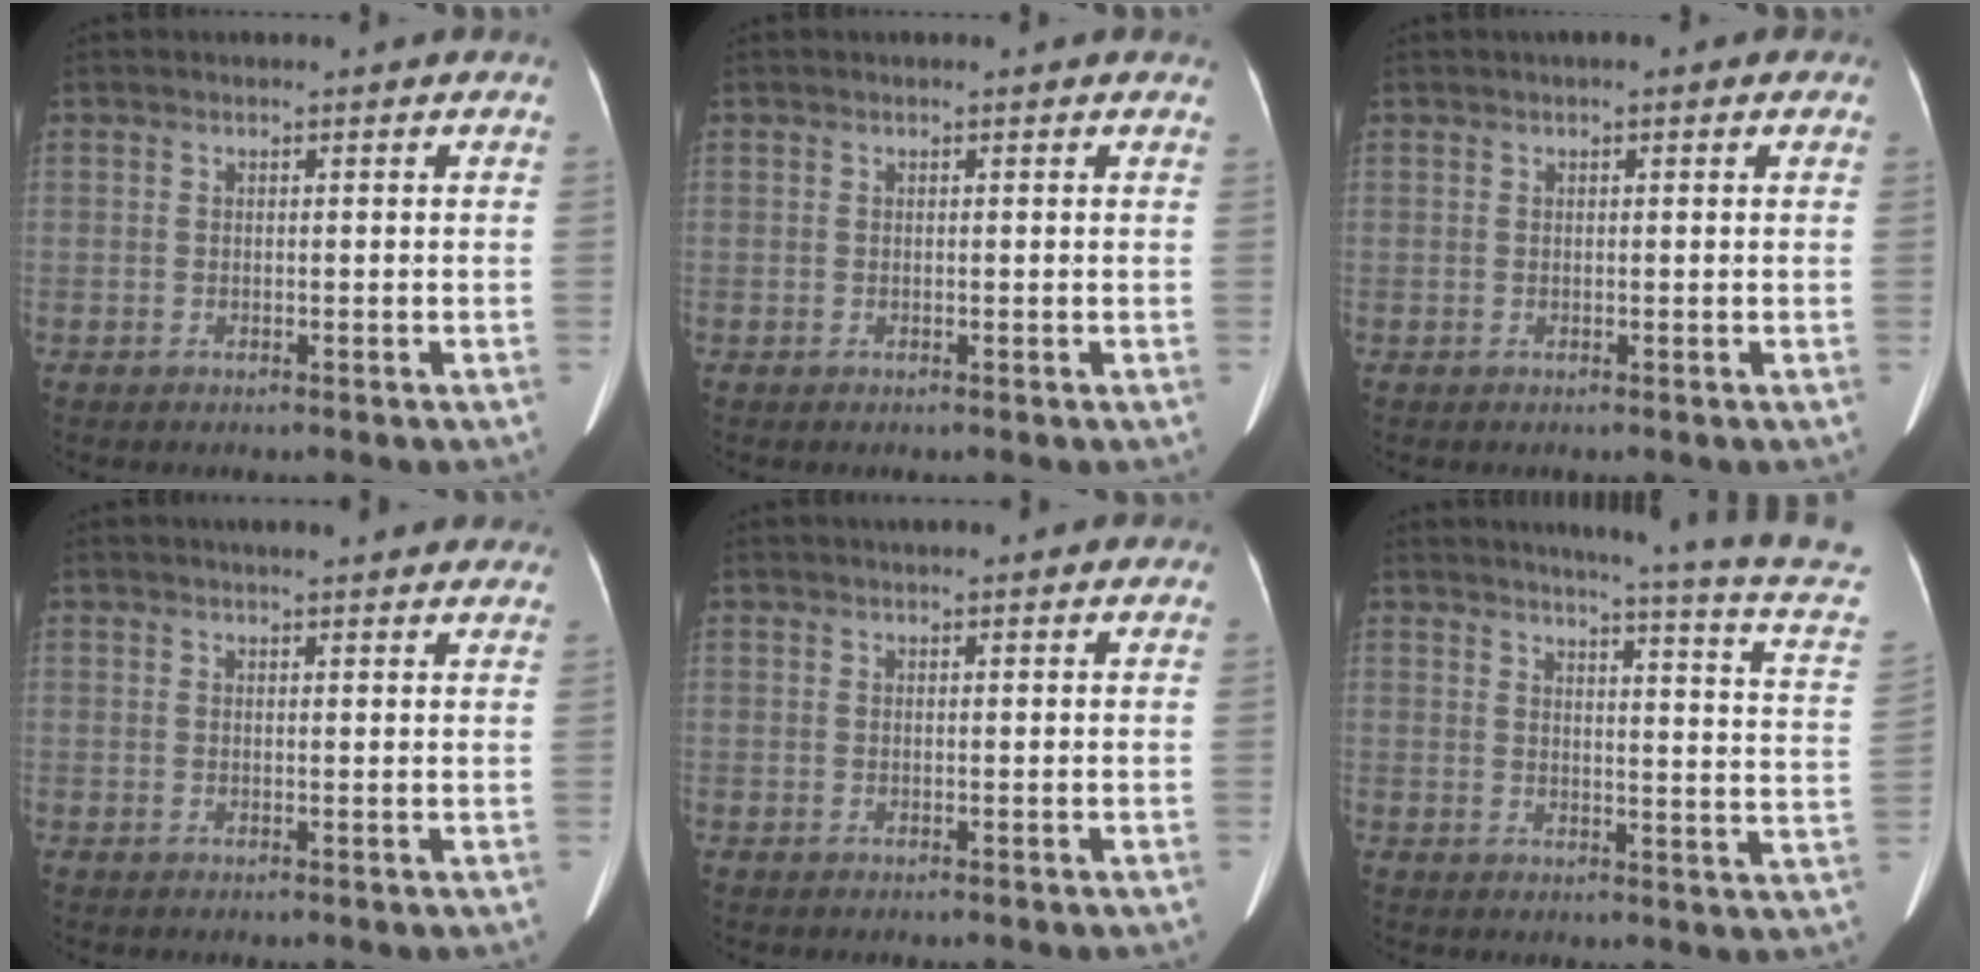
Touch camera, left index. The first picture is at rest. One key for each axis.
{"total": 1.0, "fx": 0.8, "fy": 0.3, "fz": 0.5, "tx": -0.007, "ty": 0.005, "tz": 0.003}
{"total": 1.4, "fx": 0.6, "fy": 0.5, "fz": 1.1, "tx": -0.015, "ty": 0.008, "tz": 0.004}
{"total": 9.7, "fx": 8.4, "fy": 2.0, "fz": 4.5, "tx": -0.045, "ty": 0.018, "tz": 0.092}
{"total": 4.0, "fx": 3.2, "fy": 1.1, "fz": 2.2, "tx": -0.025, "ty": 0.026, "tz": 0.040}
{"total": 17.3, "fx": 15.5, "fy": -2.8, "fz": 7.3, "tx": -0.109, "ty": -0.102, "tz": 0.158}